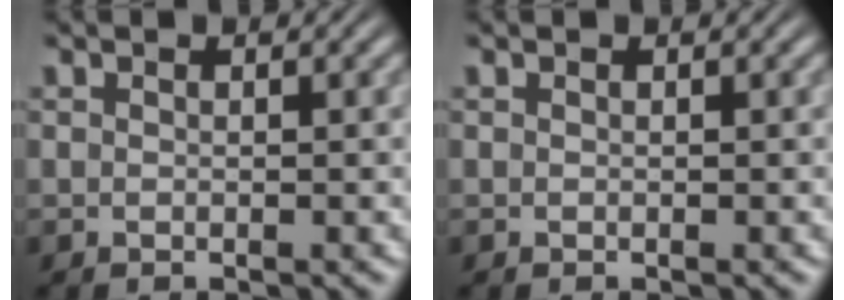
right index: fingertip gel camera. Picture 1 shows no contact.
{"total": 0.0}